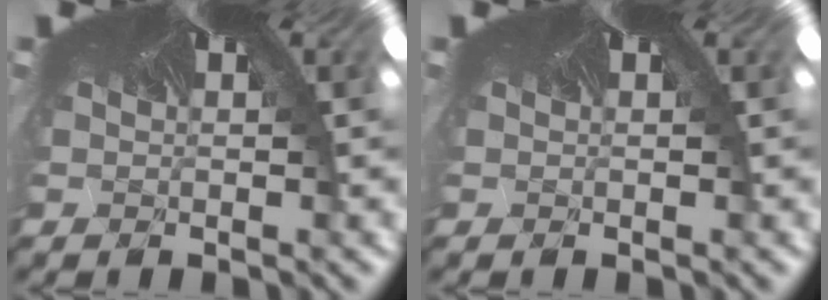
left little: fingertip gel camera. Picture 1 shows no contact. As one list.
[{"total": 0.0}]